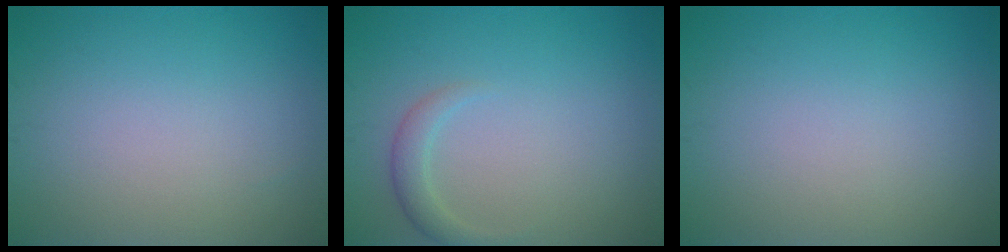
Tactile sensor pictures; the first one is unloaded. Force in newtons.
{"total": 1.7, "press": 1.7, "slide": 0.1}
{"total": 0.0}